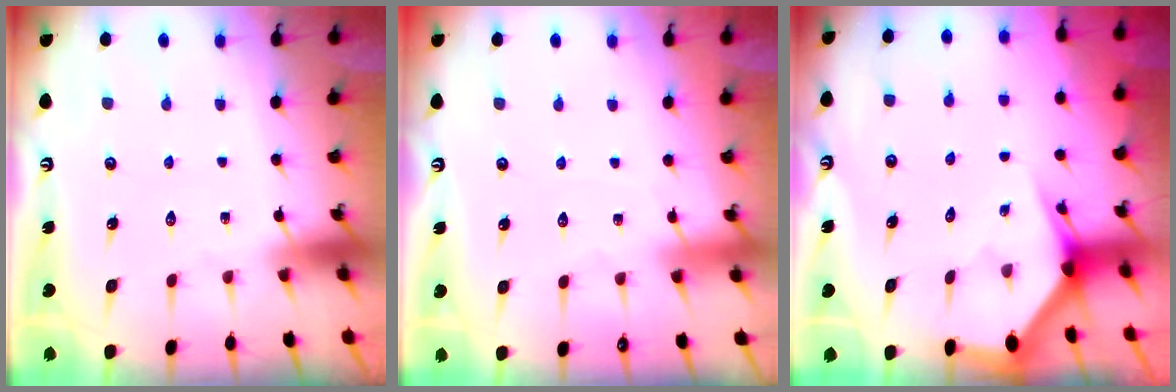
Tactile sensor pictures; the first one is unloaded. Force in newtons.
{"total": 1.4, "press": 1.3, "slide": 0.3}
{"total": 2.9, "press": 2.9, "slide": 0.0}